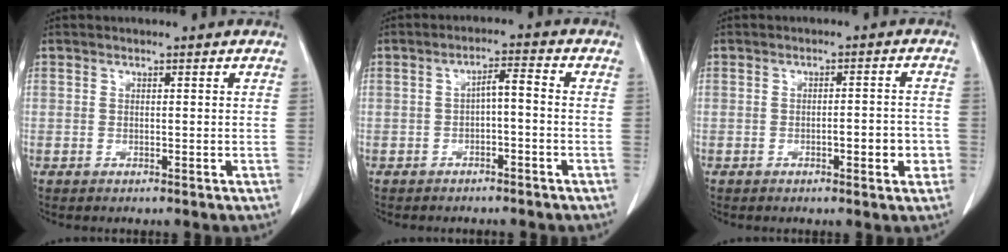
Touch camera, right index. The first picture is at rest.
{"total": 3.3, "force": [-0.8, 0.8, 3.2], "torque": [-0.052, 0.015, -0.010]}
{"total": 4.4, "force": [-1.5, 1.1, 4.0], "torque": [-0.055, 0.005, -0.016]}